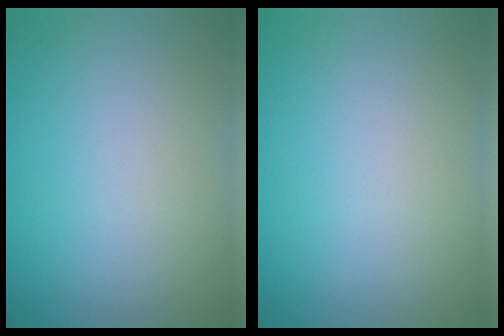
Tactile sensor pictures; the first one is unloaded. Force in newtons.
{"total": 0.0}